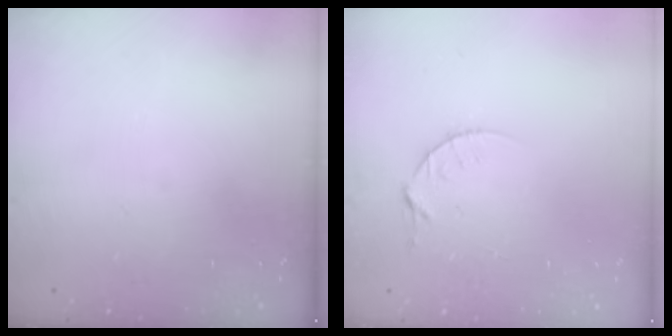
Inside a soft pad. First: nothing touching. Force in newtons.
{"total": 3.8, "press": 3.7, "slide": 0.5}